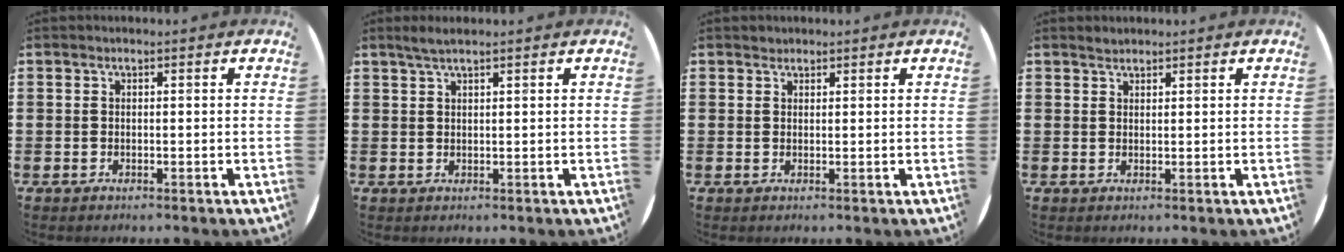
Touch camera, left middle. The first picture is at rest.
{"total": 1.8, "force": [1.4, 0.0, 1.1], "torque": [-0.021, 0.003, 0.025]}
{"total": 0.8, "force": [0.7, 0.2, -0.1], "torque": [0.002, 0.003, 0.014]}
{"total": 1.1, "force": [1.0, 0.3, 0.1], "torque": [-0.002, 0.002, 0.020]}